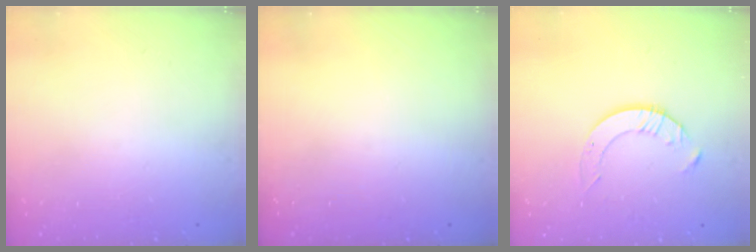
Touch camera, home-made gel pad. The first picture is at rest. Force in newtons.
{"total": 0.0}
{"total": 4.7, "press": 4.6, "slide": 0.6}